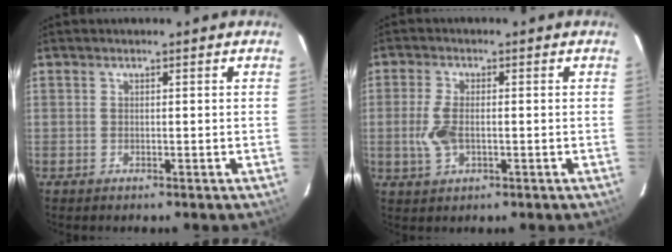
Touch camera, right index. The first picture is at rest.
{"total": 5.6, "force": [-0.9, 2.8, 4.7], "torque": [-0.107, -0.002, -0.016]}